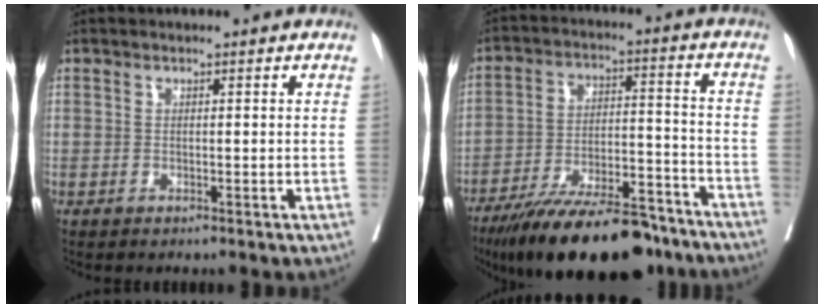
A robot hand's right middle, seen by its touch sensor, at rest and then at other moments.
{"total": 20.8, "force": [-17.0, 5.1, 10.9], "torque": [-0.143, 0.003, -0.267]}